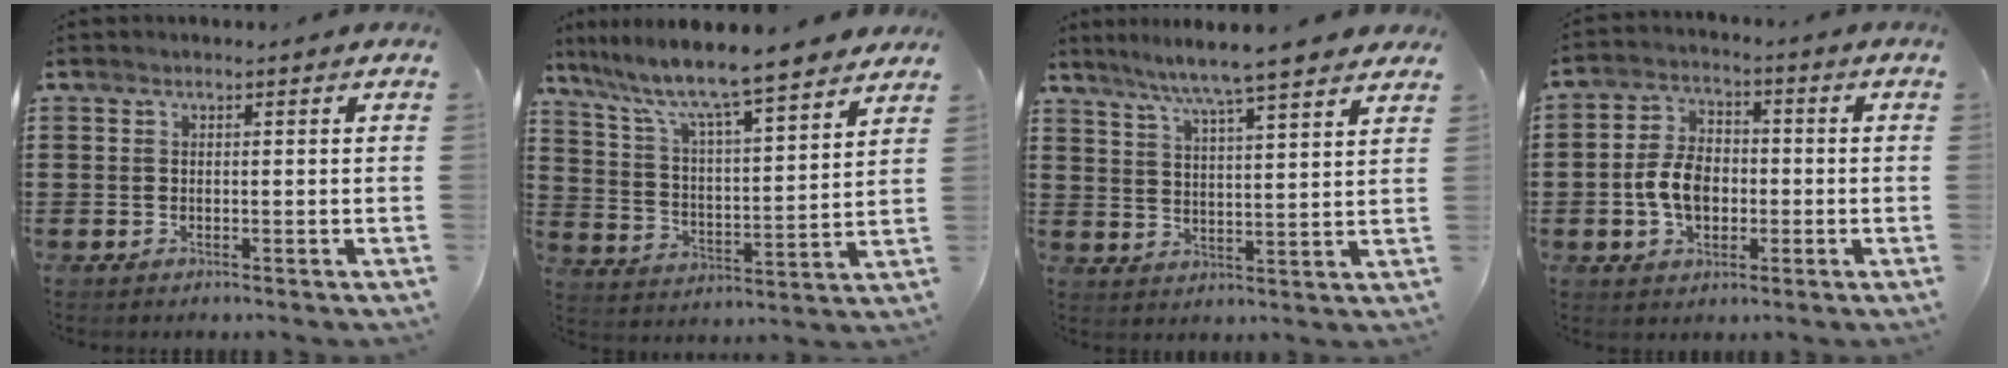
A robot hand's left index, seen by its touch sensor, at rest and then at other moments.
{"total": 8.3, "force": [7.3, 0.5, 3.9], "torque": [-0.107, -0.049, 0.119]}
{"total": 6.4, "force": [5.7, -0.8, 2.8], "torque": [-0.076, -0.032, 0.095]}
{"total": 7.0, "force": [-1.4, 4.7, 5.0], "torque": [-0.120, 0.004, -0.033]}